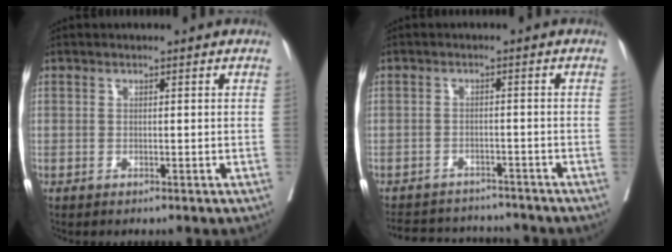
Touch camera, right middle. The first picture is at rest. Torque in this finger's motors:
{"motor_torque": [-0.54, -0.44, -0.03, -0.01]}